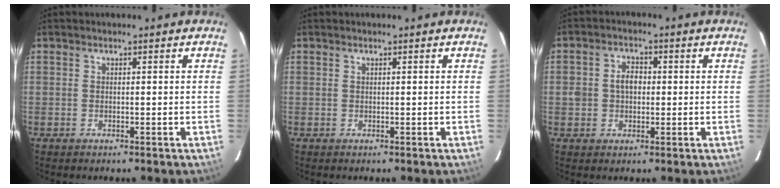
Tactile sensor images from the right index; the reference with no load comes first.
{"total": 0.0}
{"total": 4.3, "force": [0.0, 3.5, 2.5], "torque": [-0.045, 0.012, 0.002]}